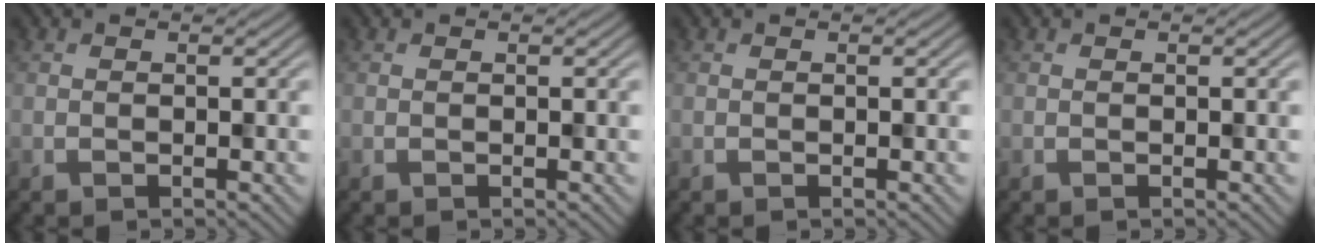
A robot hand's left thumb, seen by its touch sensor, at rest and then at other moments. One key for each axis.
{"total": 0.0}
{"total": 0.0}
{"total": 0.0}